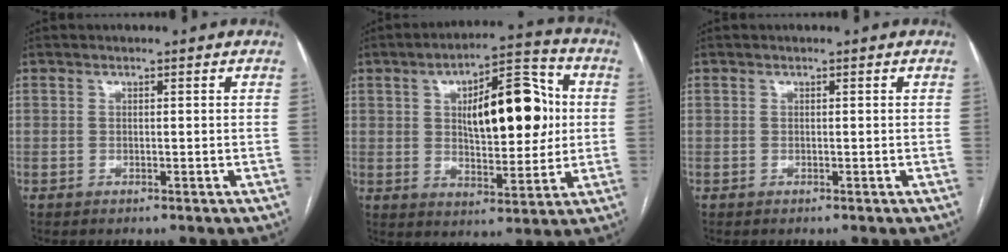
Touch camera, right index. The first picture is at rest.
{"total": 15.6, "force": [2.8, 5.9, 14.2], "torque": [-0.211, 0.025, 0.046]}
{"total": 0.0}